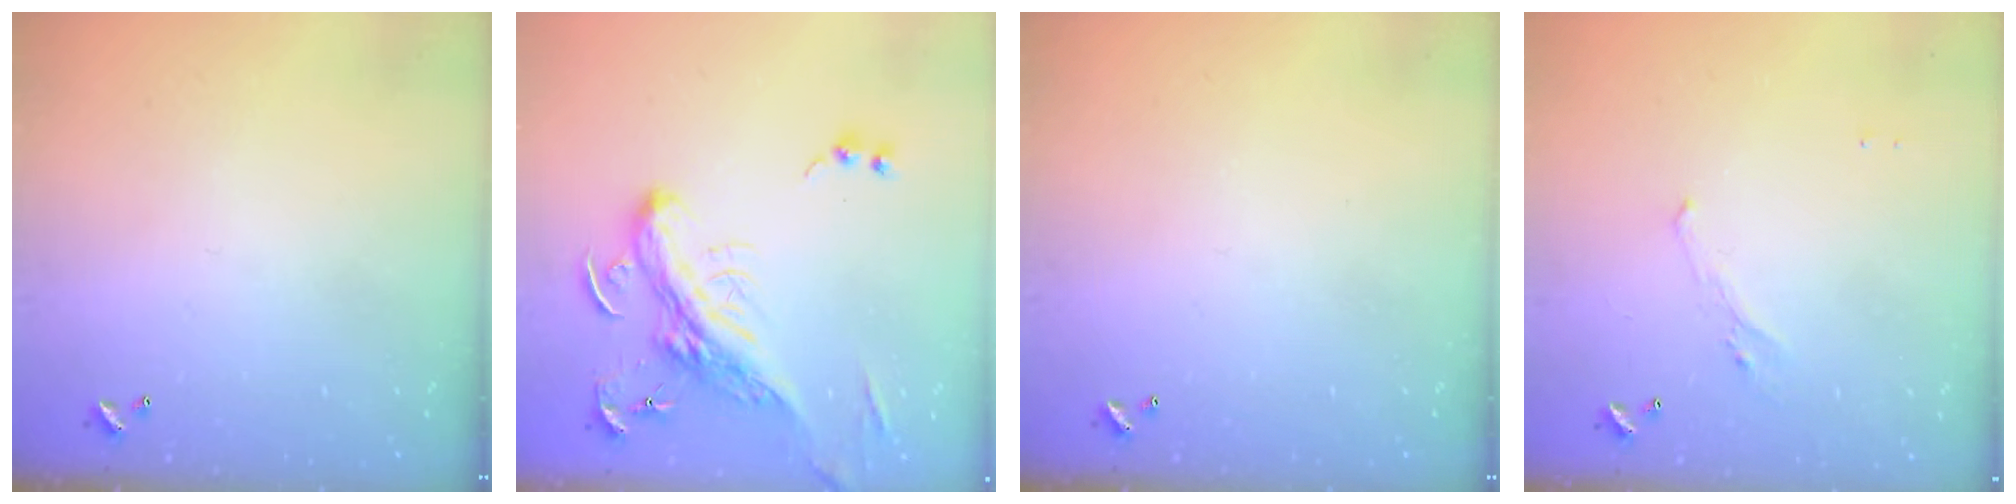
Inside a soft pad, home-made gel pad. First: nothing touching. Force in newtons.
{"total": 4.5, "press": 4.2, "slide": 1.6}
{"total": 0.0}
{"total": 0.8, "press": 0.4, "slide": 0.7}